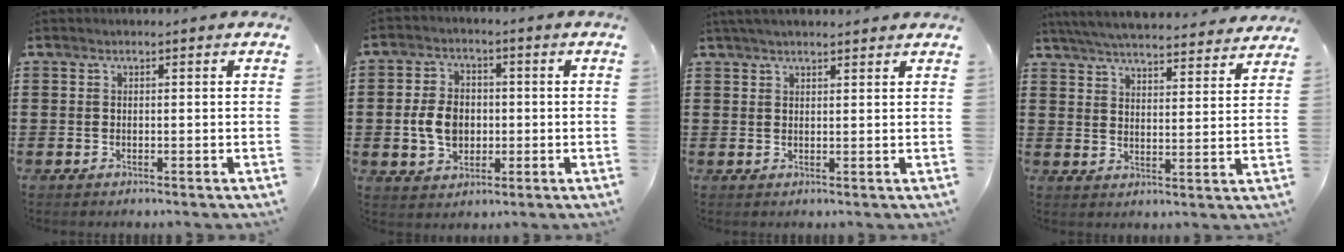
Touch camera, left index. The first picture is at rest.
{"total": 6.4, "force": [-0.6, 4.7, 4.2], "torque": [-0.091, 0.005, -0.017]}
{"total": 2.4, "force": [2.1, 0.3, 1.0], "torque": [-0.024, 0.004, 0.041]}
{"total": 5.7, "force": [5.6, 0.0, 1.3], "torque": [-0.049, -0.033, 0.097]}